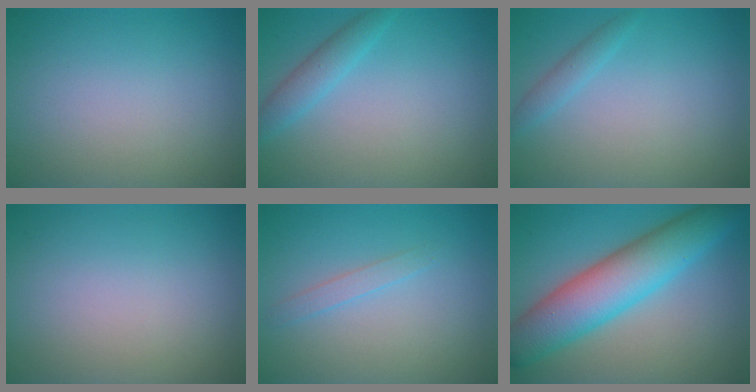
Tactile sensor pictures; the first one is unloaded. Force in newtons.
{"total": 2.2, "press": 2.2, "slide": 0.1}
{"total": 1.3, "press": 1.3, "slide": 0.1}
{"total": 0.0}
{"total": 1.1, "press": 1.1, "slide": 0.1}
{"total": 8.6, "press": 8.6, "slide": 0.2}